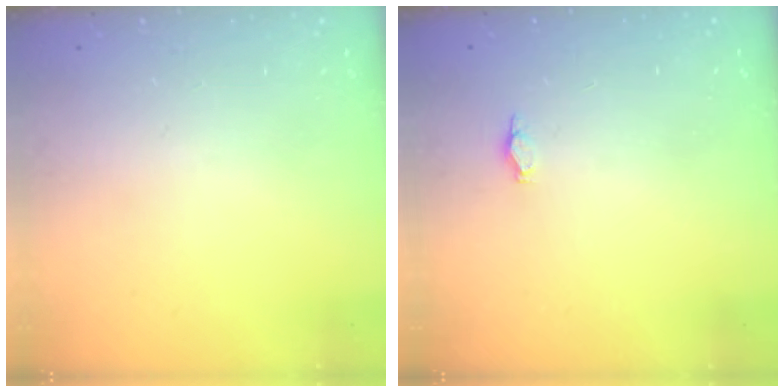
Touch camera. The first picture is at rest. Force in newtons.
{"total": 2.2, "press": 1.9, "slide": 1.2}